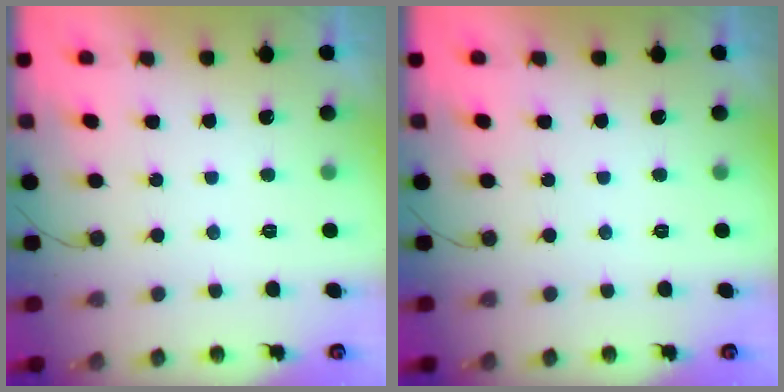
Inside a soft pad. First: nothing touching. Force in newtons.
{"total": 0.0}